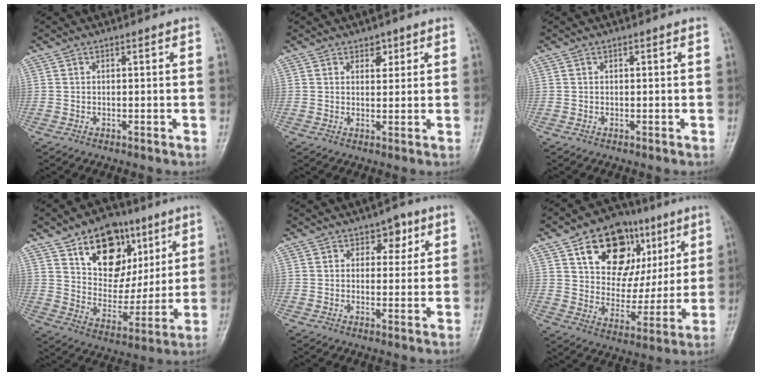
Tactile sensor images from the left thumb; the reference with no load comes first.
{"total": 2.6, "force": [1.5, 1.8, 1.2], "torque": [0.001, -0.008, 0.022]}
{"total": 0.0}
{"total": 17.5, "force": [8.6, 11.8, 9.6], "torque": [-0.100, -0.035, 0.150]}
{"total": 4.1, "force": [1.9, 3.0, 2.1], "torque": [0.006, -0.005, 0.022]}
{"total": 20.4, "force": [8.9, 13.6, 12.2], "torque": [-0.131, -0.012, 0.146]}